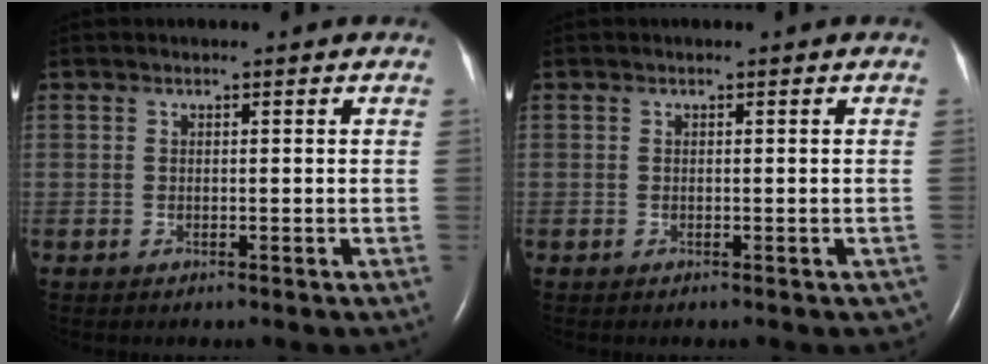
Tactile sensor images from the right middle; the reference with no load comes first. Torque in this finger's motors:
{"motor_torque": [0.41, -0.36, 0.00, 0.00]}